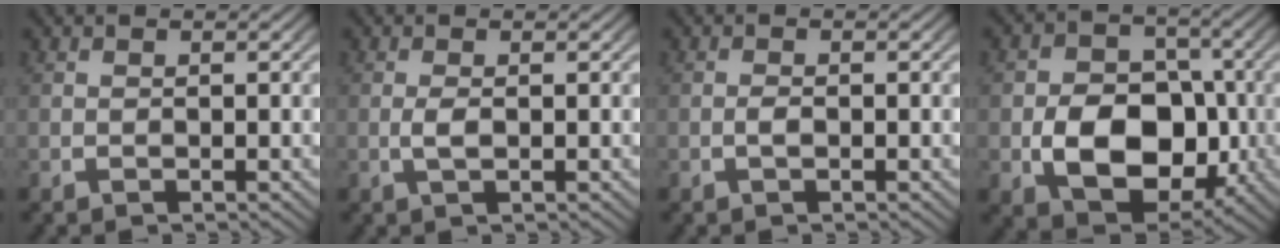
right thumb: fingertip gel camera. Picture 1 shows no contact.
{"total": 1.3, "force": [-0.1, 0.5, 1.2], "torque": [-0.035, -0.005, 0.001]}
{"total": 0.8, "force": [-0.4, 0.3, 0.6], "torque": [-0.019, -0.003, -0.005]}
{"total": 12.0, "force": [-1.3, 8.8, 8.0], "torque": [-0.166, -0.051, -0.002]}